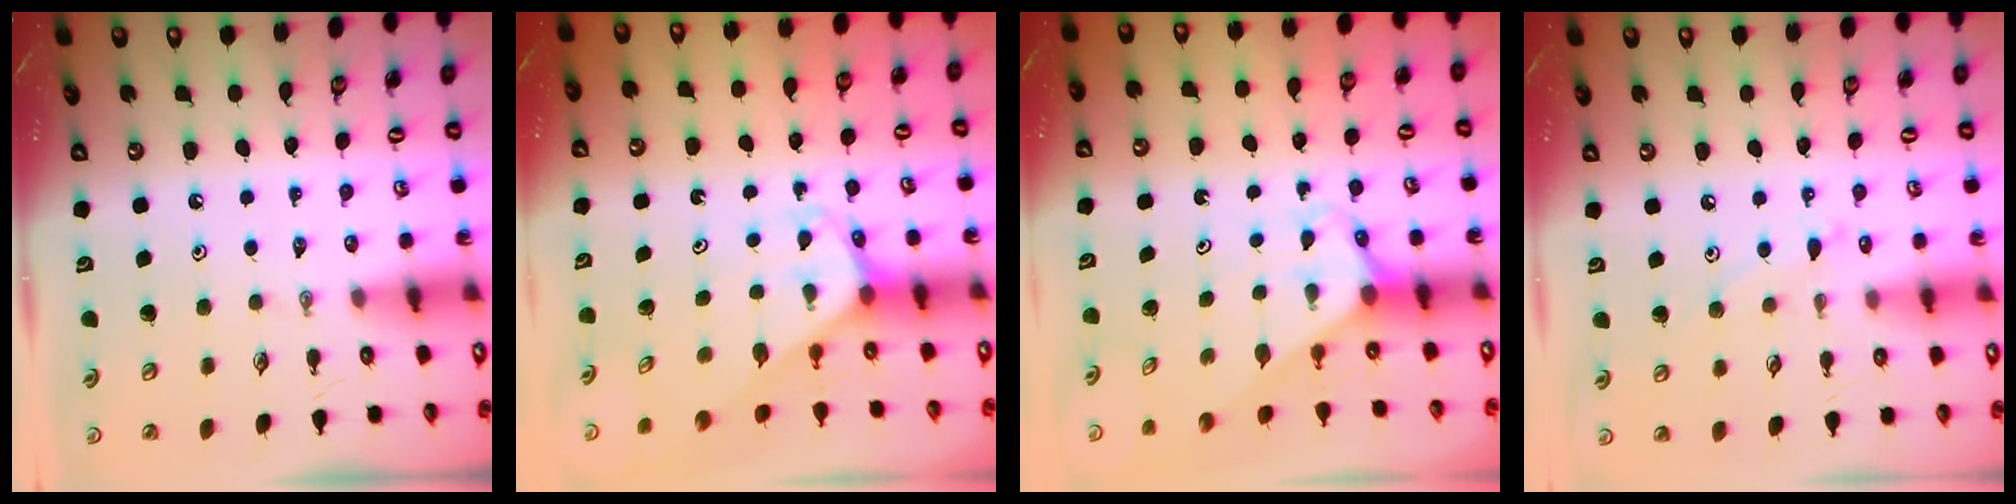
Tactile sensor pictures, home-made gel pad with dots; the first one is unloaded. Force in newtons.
{"total": 2.7, "press": 2.7, "slide": 0.2}
{"total": 2.7, "press": 2.7, "slide": 0.2}
{"total": 6.1, "press": 6.1, "slide": 0.6}